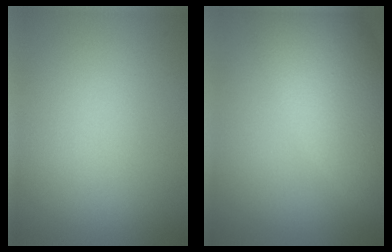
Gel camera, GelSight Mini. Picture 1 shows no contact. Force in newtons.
{"total": 10.1, "press": 10.1, "slide": 0.3}